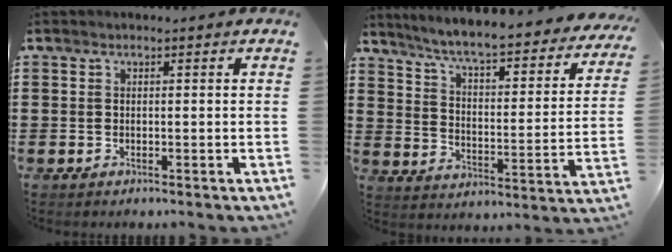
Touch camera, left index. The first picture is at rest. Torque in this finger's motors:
{"motor_torque": [1.16, 0.09, 1.05, 0.21]}